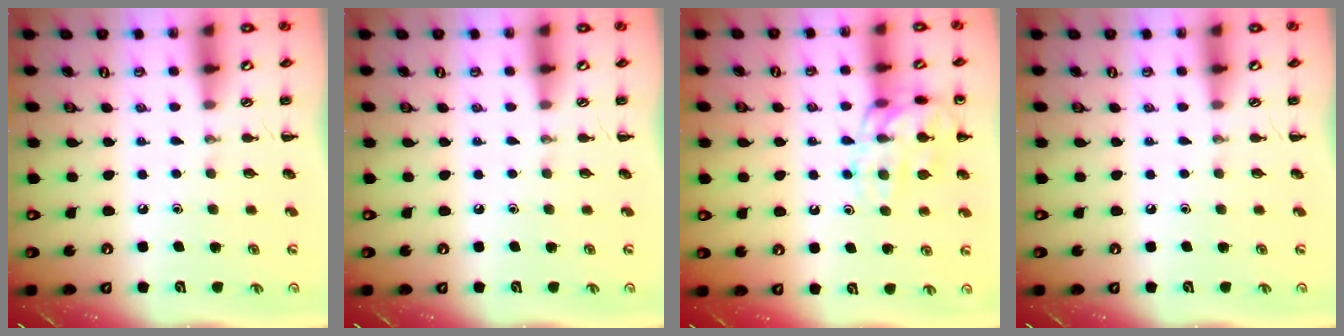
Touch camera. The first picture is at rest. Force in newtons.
{"total": 0.0}
{"total": 13.9, "press": 13.8, "slide": 1.1}
{"total": 0.0}